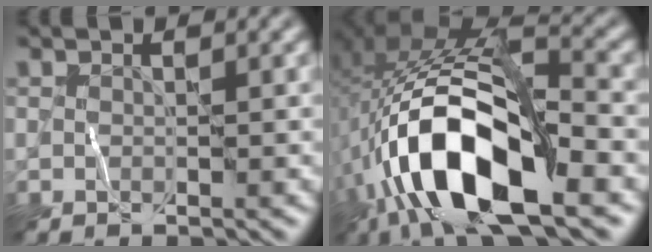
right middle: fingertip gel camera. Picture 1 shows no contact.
{"total": 12.5, "force": [-4.6, 4.9, 10.6], "torque": [-0.211, 0.010, -0.086]}